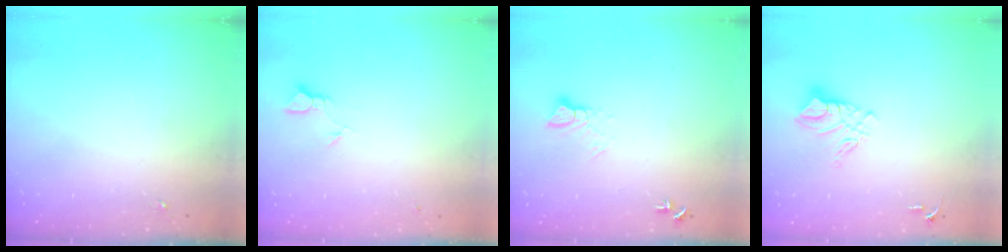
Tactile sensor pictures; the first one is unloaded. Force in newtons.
{"total": 1.9, "press": 1.9, "slide": 0.1}
{"total": 4.1, "press": 4.1, "slide": 0.3}
{"total": 9.8, "press": 9.8, "slide": 0.9}